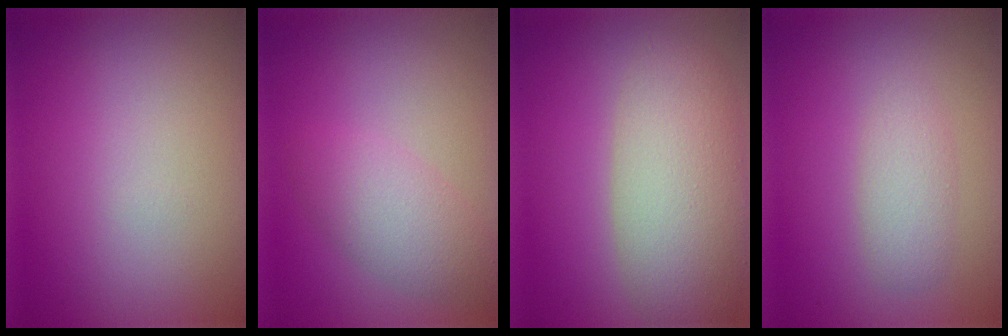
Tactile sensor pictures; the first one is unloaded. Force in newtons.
{"total": 3.1, "press": 3.1, "slide": 0.1}
{"total": 6.8, "press": 6.8, "slide": 0.5}
{"total": 2.1, "press": 2.1, "slide": 0.0}